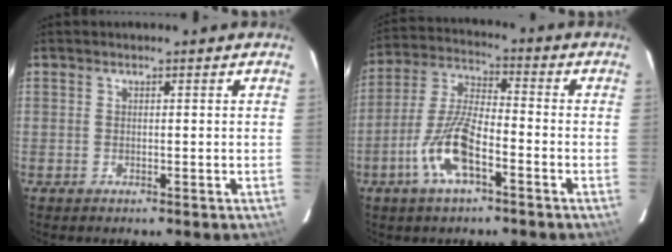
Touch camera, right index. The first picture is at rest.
{"total": 11.4, "force": [-5.4, 3.5, 9.4], "torque": [-0.205, -0.001, -0.106]}